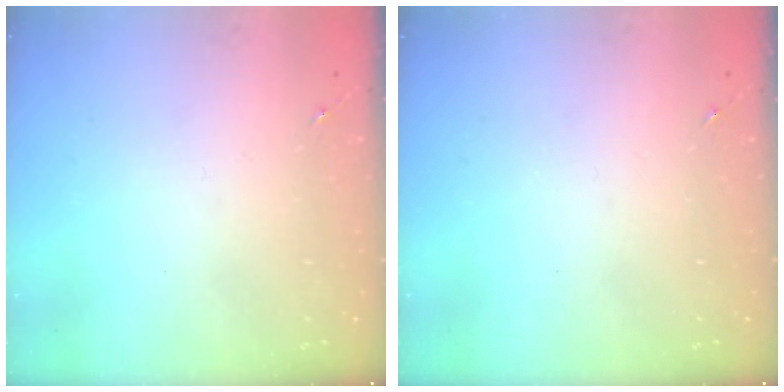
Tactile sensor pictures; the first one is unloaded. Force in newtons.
{"total": 0.0}